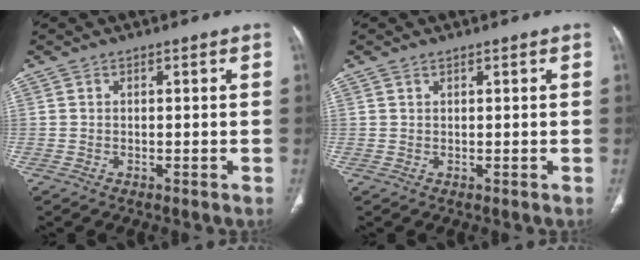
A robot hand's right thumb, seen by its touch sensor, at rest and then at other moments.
{"total": 0.5, "force": [0.5, 0.1, 0.2], "torque": [-0.009, -0.002, 0.010]}